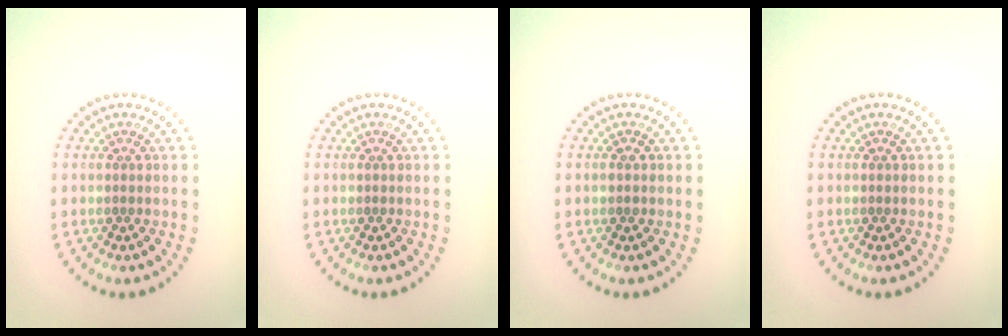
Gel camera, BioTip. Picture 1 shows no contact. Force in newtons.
{"total": 0.0}
{"total": 0.9, "press": 0.9, "slide": 0.1}
{"total": 0.0}